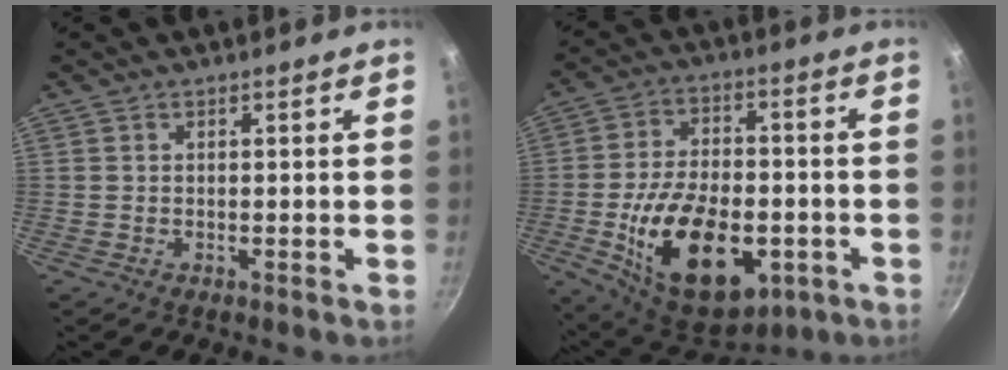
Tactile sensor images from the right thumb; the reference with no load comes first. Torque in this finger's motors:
{"motor_torque": [0.23, 1.18, 1.90, -0.87, 0.21]}